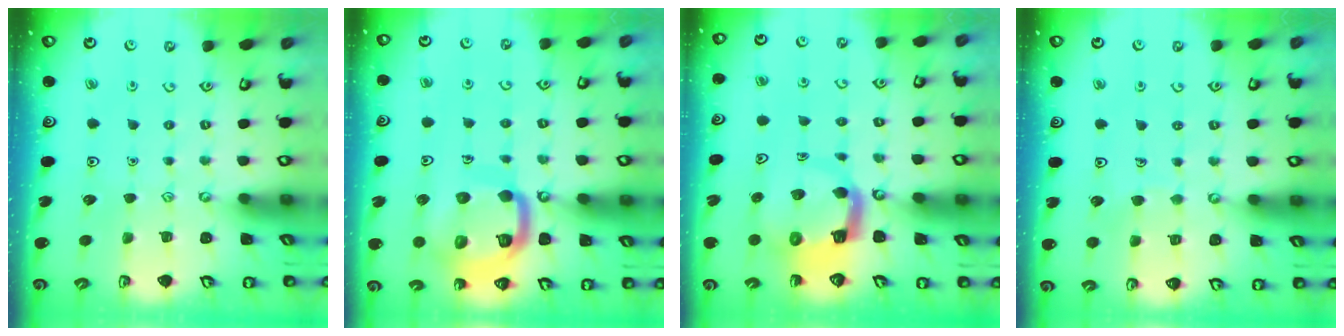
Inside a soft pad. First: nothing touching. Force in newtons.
{"total": 17.0, "press": 16.9, "slide": 1.9}
{"total": 6.4, "press": 6.4, "slide": 0.7}
{"total": 3.4, "press": 3.4, "slide": 0.1}